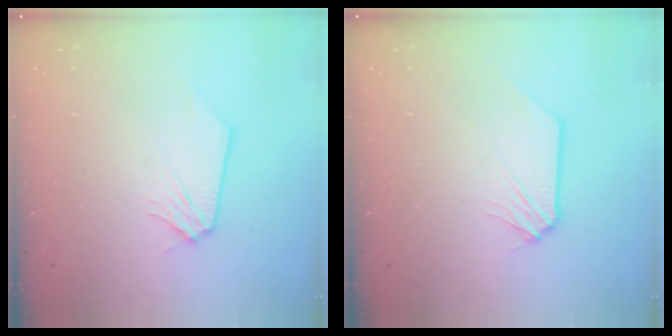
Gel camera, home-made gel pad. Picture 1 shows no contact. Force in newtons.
{"total": 1.1, "press": 1.1, "slide": 0.2}